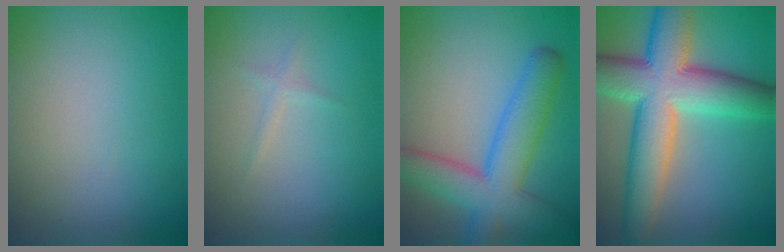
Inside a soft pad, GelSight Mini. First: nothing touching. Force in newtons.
{"total": 0.8, "press": 0.8, "slide": 0.0}
{"total": 7.2, "press": 7.2, "slide": 0.3}
{"total": 12.0, "press": 11.9, "slide": 0.5}